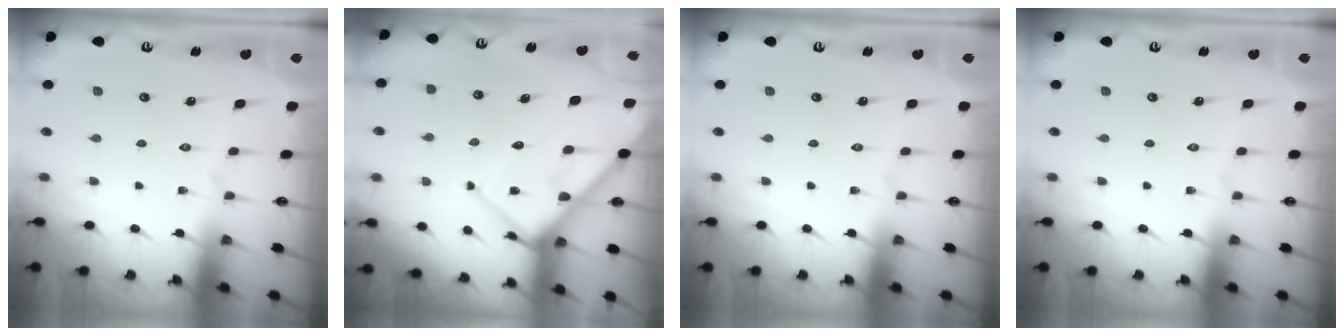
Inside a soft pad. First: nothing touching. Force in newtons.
{"total": 10.6, "press": 10.6, "slide": 1.1}
{"total": 0.0}
{"total": 0.0}